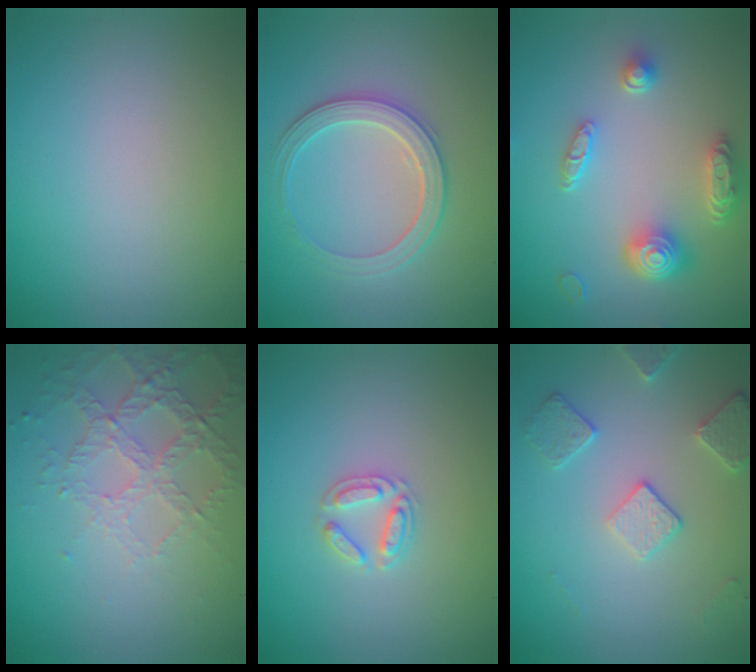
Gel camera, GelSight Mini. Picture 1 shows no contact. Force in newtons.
{"total": 3.1, "press": 3.0, "slide": 0.5}
{"total": 4.8, "press": 4.0, "slide": 2.8}
{"total": 4.2, "press": 3.2, "slide": 2.8}
{"total": 2.2, "press": 2.2, "slide": 0.3}
{"total": 2.8, "press": 2.7, "slide": 0.7}